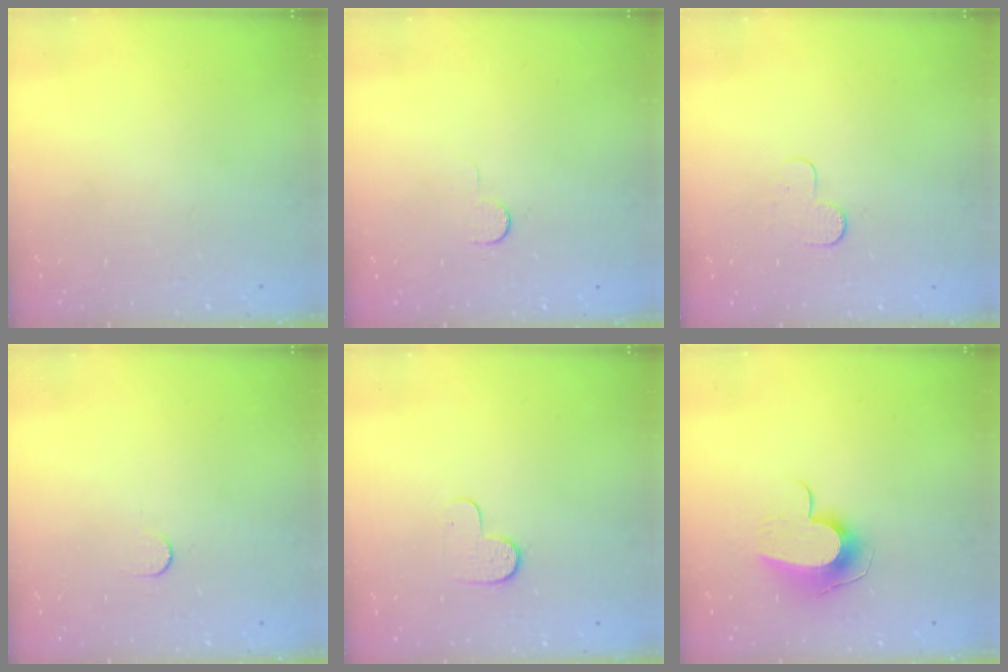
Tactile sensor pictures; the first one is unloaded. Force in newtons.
{"total": 5.3, "press": 5.3, "slide": 0.5}
{"total": 6.0, "press": 6.0, "slide": 0.5}
{"total": 3.7, "press": 3.7, "slide": 0.4}
{"total": 6.6, "press": 6.6, "slide": 0.7}
{"total": 9.7, "press": 9.6, "slide": 0.8}